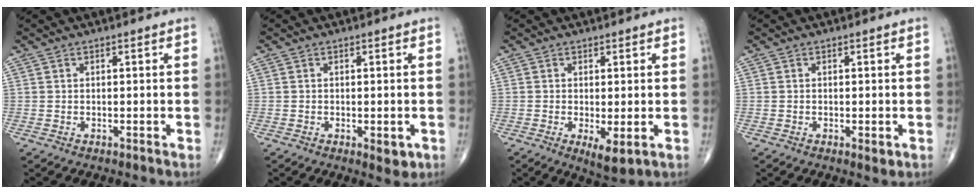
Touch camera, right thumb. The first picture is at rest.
{"total": 2.8, "force": [-0.8, 1.3, 2.3], "torque": [-0.022, -0.004, -0.007]}
{"total": 4.7, "force": [-1.1, 1.6, 4.3], "torque": [-0.072, -0.016, -0.014]}
{"total": 1.4, "force": [-0.4, 0.6, 1.2], "torque": [-0.018, -0.004, -0.005]}